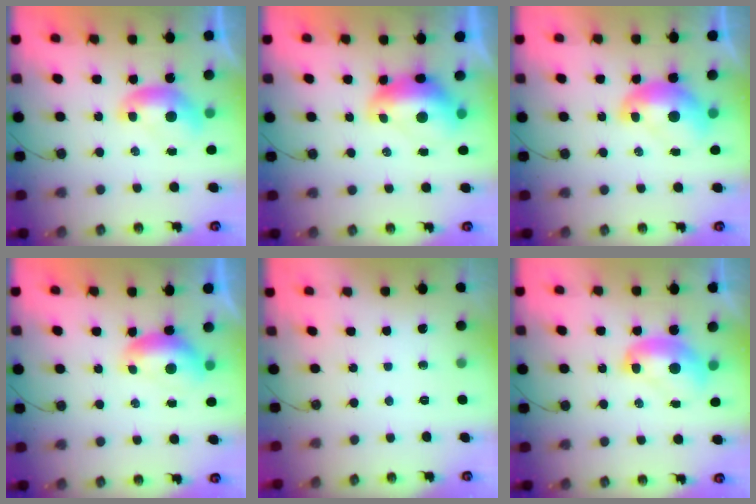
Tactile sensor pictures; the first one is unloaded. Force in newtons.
{"total": 2.6, "press": 2.5, "slide": 0.7}
{"total": 2.6, "press": 2.5, "slide": 0.7}
{"total": 1.4, "press": 1.0, "slide": 0.9}
{"total": 0.0}
{"total": 2.4, "press": 2.3, "slide": 0.3}